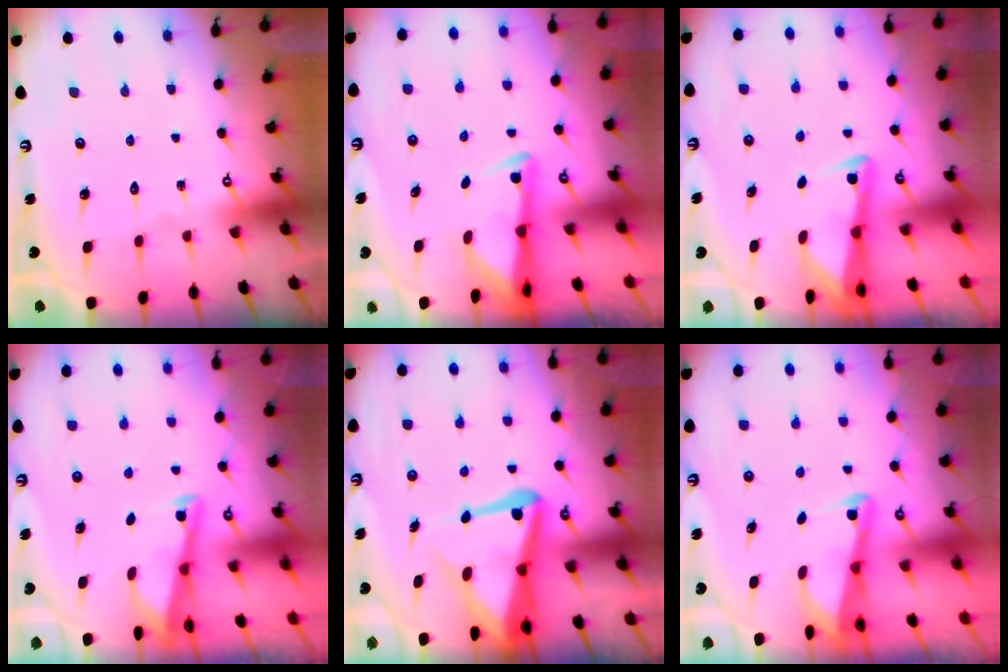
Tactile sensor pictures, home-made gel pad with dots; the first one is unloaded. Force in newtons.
{"total": 2.8, "press": 2.8, "slide": 0.6}
{"total": 3.0, "press": 3.0, "slide": 0.4}
{"total": 2.9, "press": 2.8, "slide": 0.4}
{"total": 10.1, "press": 10.1, "slide": 1.2}
{"total": 2.9, "press": 2.9, "slide": 0.3}